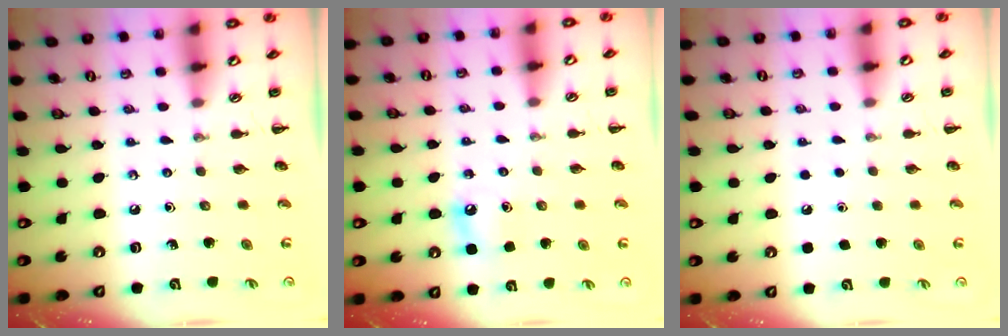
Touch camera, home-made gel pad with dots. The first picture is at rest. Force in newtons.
{"total": 3.8, "press": 3.6, "slide": 1.4}
{"total": 1.6, "press": 1.6, "slide": 0.1}